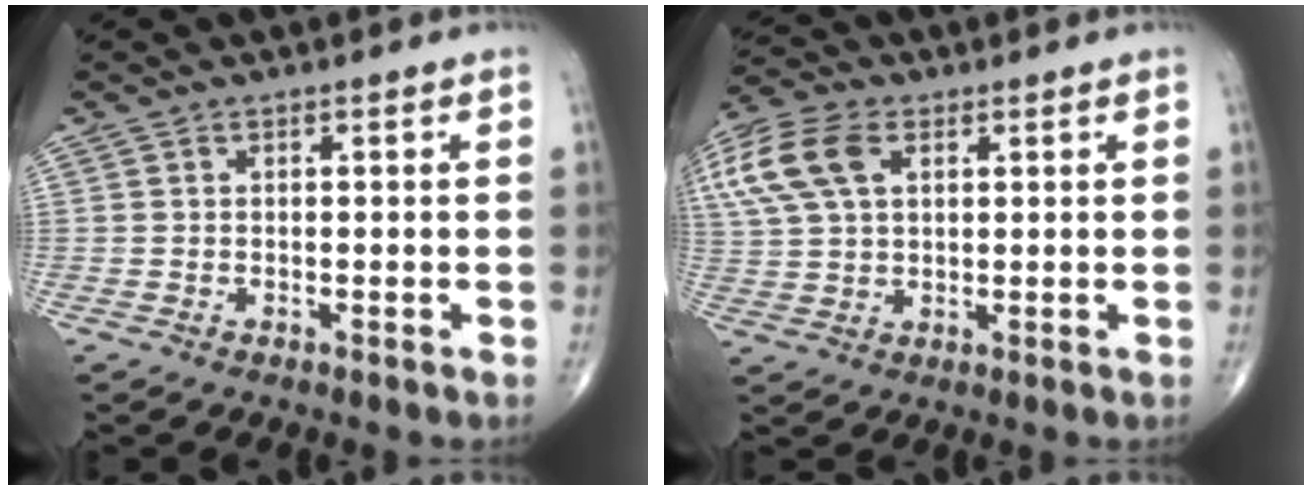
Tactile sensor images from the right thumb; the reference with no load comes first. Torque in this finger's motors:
{"motor_torque": [0.08, 1.64, 0.80, 0.17, 0.12]}